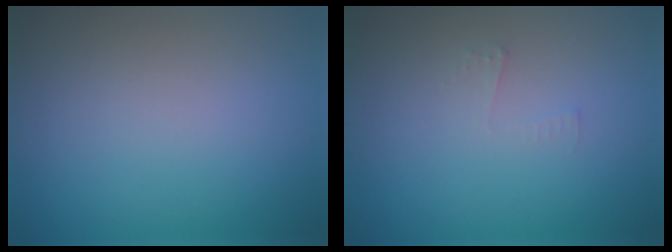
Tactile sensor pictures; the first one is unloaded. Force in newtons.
{"total": 0.7, "press": 0.7, "slide": 0.1}